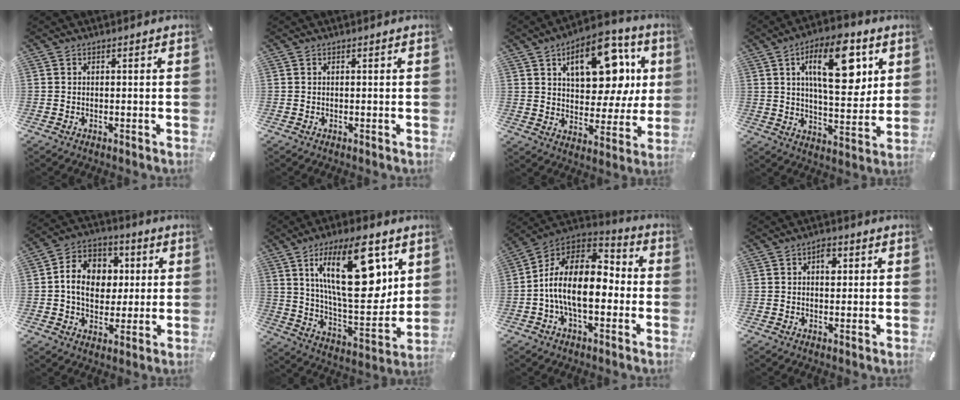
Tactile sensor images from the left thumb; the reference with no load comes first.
{"total": 0.0}
{"total": 18.4, "force": [7.1, 10.7, 13.3], "torque": [-0.182, -0.027, 0.117]}
{"total": 17.7, "force": [6.8, 8.0, 14.3], "torque": [-0.214, -0.018, 0.103]}
{"total": 11.7, "force": [0.7, 9.9, 6.2], "torque": [-0.106, 0.016, 0.018]}
{"total": 25.9, "force": [10.5, 11.1, 20.9], "torque": [-0.349, -0.049, 0.153]}
{"total": 17.3, "force": [-3.6, 9.6, 14.0], "torque": [-0.269, 0.016, -0.061]}
{"total": 3.9, "force": [0.9, 2.6, 2.7], "torque": [-0.018, -0.007, 0.005]}